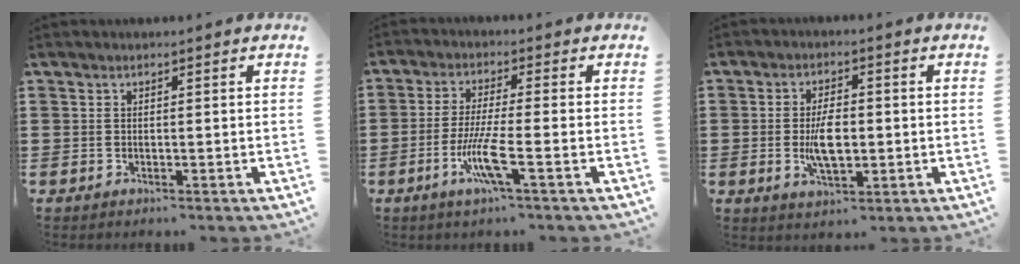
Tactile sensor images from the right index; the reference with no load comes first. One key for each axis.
{"total": 7.3, "fx": -2.8, "fy": 0.6, "fz": 6.7, "tx": -0.146, "ty": -0.018, "tz": -0.058}
{"total": 6.2, "fx": -0.6, "fy": 2.9, "fz": 5.5, "tx": -0.111, "ty": -0.006, "tz": -0.016}